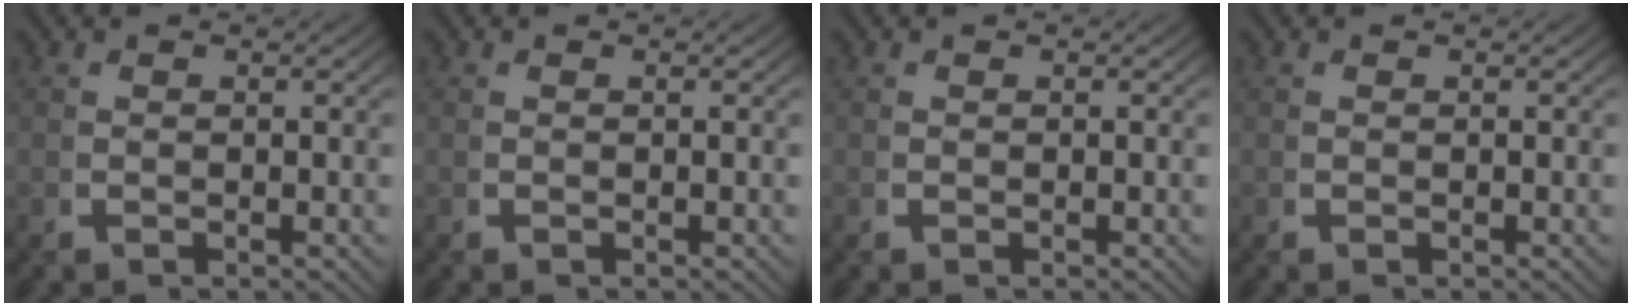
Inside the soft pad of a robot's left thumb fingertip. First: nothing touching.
{"total": 0.0}
{"total": 0.0}
{"total": 0.0}